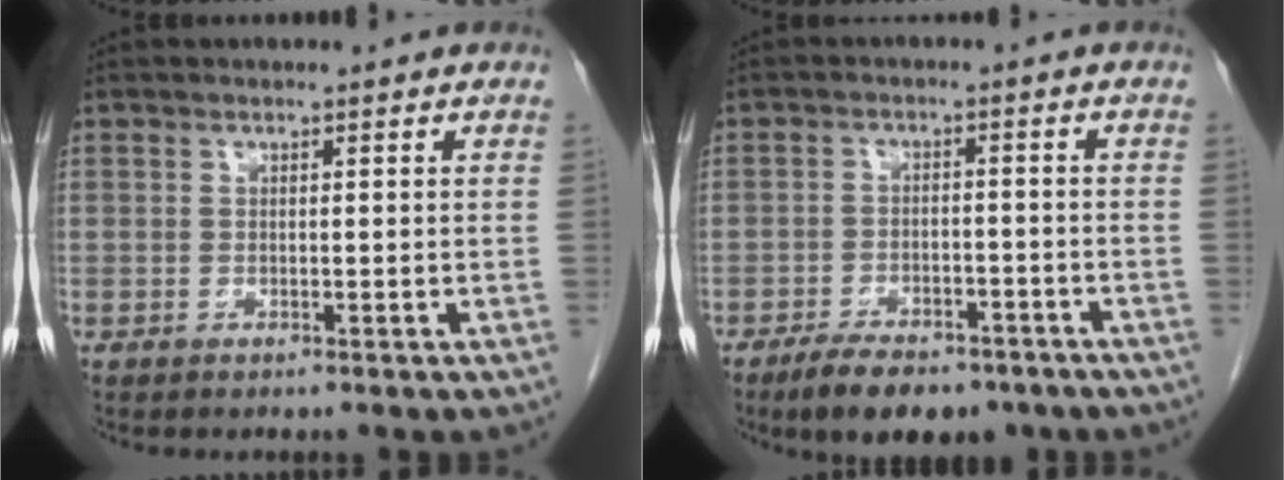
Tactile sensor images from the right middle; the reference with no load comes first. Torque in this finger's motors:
{"motor_torque": [1.03, -0.83, 0.12, 0.09]}